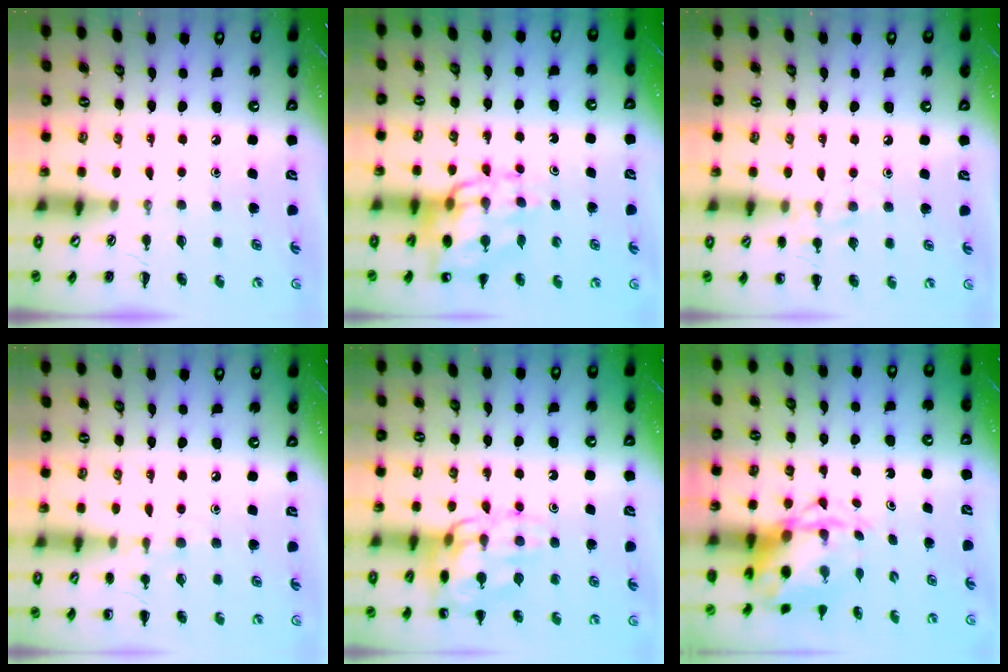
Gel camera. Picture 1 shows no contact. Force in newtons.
{"total": 16.4, "press": 15.9, "slide": 3.9}
{"total": 6.8, "press": 6.6, "slide": 1.6}
{"total": 6.3, "press": 5.9, "slide": 2.0}
{"total": 13.5, "press": 13.5, "slide": 1.2}
{"total": 5.4, "press": 5.4, "slide": 0.7}